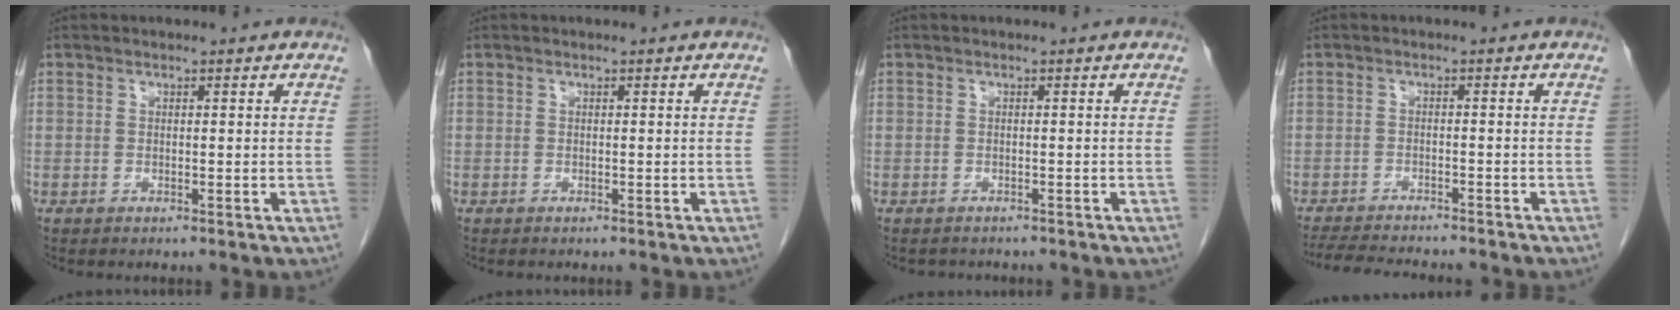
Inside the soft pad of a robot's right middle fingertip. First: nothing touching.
{"total": 0.0}
{"total": 2.4, "force": [-2.2, 1.0, 0.4], "torque": [-0.010, -0.002, -0.027]}
{"total": 10.3, "force": [-9.3, 1.3, 4.0], "torque": [-0.062, -0.012, -0.134]}